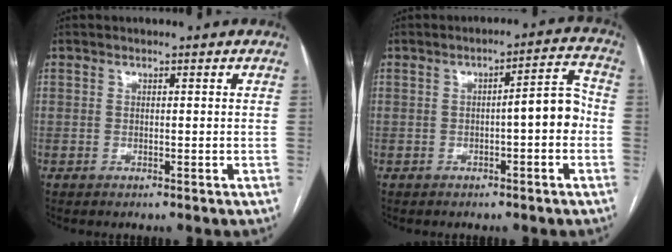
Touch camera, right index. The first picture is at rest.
{"total": 5.7, "force": [-1.0, 1.1, 5.5], "torque": [-0.068, 0.024, -0.015]}